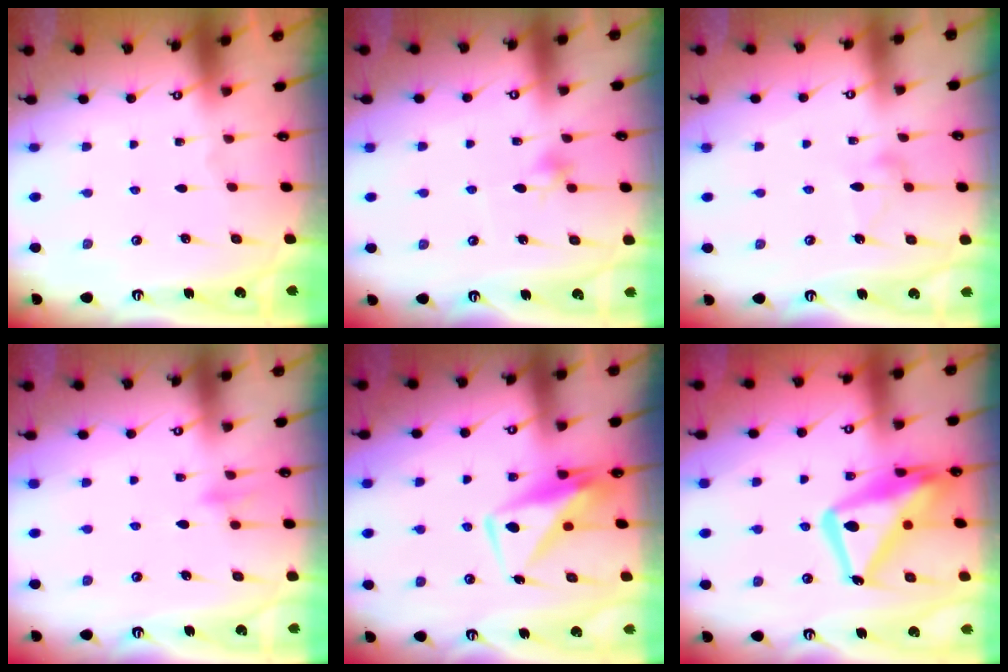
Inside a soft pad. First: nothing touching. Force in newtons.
{"total": 7.2, "press": 7.1, "slide": 1.2}
{"total": 8.2, "press": 8.2, "slide": 0.3}
{"total": 7.5, "press": 7.4, "slide": 0.6}
{"total": 7.5, "press": 7.5, "slide": 0.9}
{"total": 18.9, "press": 18.8, "slide": 1.9}